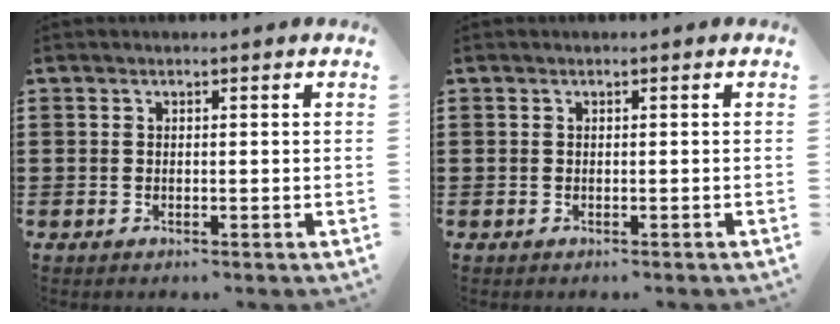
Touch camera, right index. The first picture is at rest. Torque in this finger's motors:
{"motor_torque": [0.11, -0.10, -0.04, 0.01]}